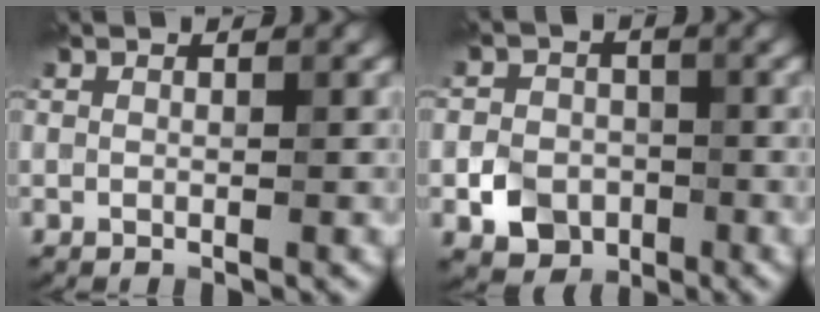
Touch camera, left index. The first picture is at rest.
{"total": 4.0, "force": [-1.5, 3.2, 1.8], "torque": [-0.027, -0.003, -0.031]}